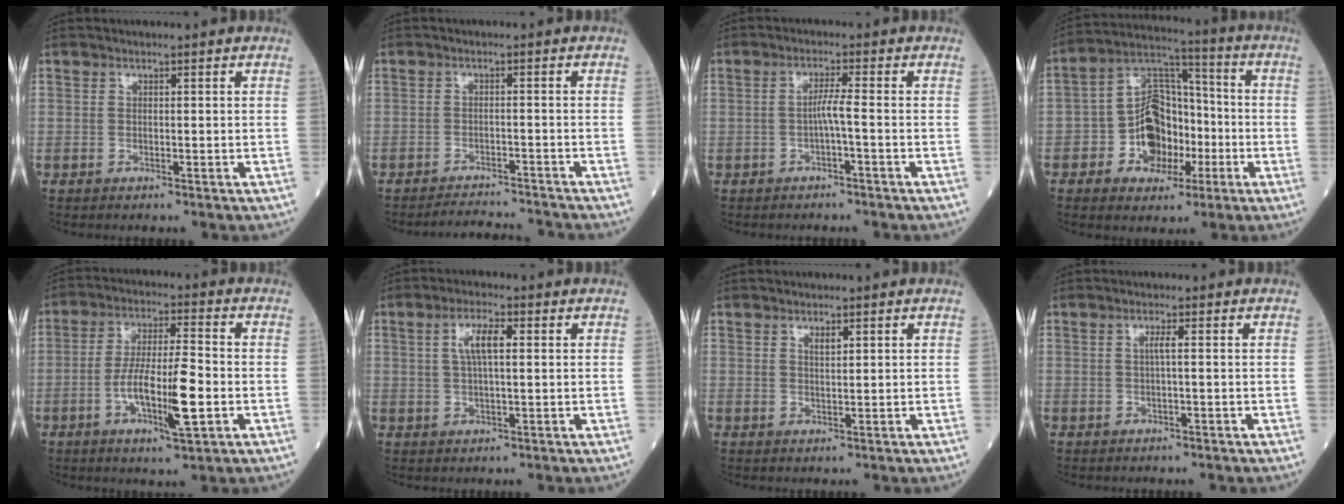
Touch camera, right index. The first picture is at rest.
{"total": 6.2, "force": [-6.1, -0.2, 0.3], "torque": [-0.004, -0.001, -0.092]}
{"total": 2.4, "force": [-0.8, -0.4, 2.2], "torque": [-0.039, 0.002, -0.016]}
{"total": 11.1, "force": [-3.1, 7.9, 7.1], "torque": [-0.134, 0.033, -0.051]}
{"total": 10.9, "force": [-3.0, 1.4, 10.4], "torque": [-0.188, -0.003, -0.054]}
{"total": 4.7, "force": [1.2, 1.1, 4.4], "torque": [-0.088, 0.010, 0.024]}
{"total": 1.3, "force": [0.8, 0.4, 1.0], "torque": [-0.018, -0.001, 0.015]}
{"total": 1.1, "force": [0.0, -0.1, 1.1], "torque": [-0.023, 0.002, -0.001]}